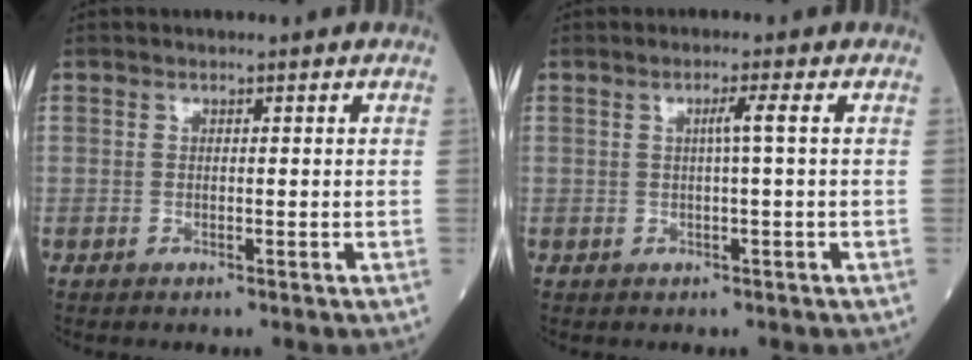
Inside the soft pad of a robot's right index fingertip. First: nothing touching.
{"total": 2.0, "force": [0.2, -0.7, 1.9], "torque": [-0.033, 0.000, 0.004]}